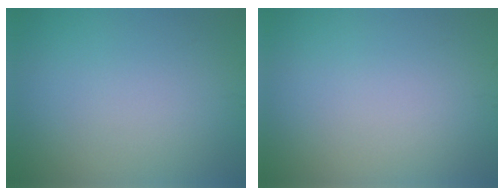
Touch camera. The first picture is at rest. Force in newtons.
{"total": 0.0}